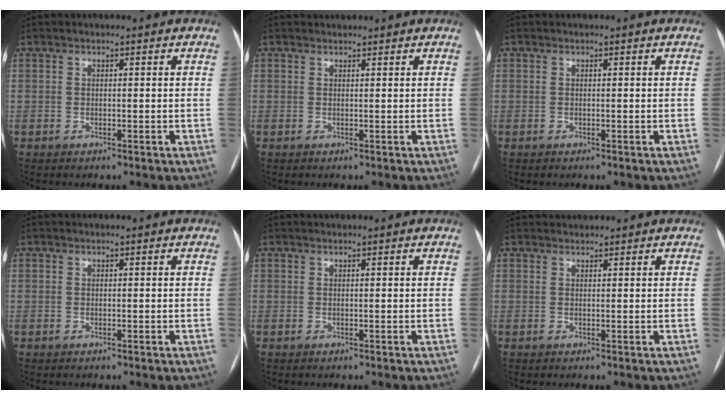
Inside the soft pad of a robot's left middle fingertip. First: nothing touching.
{"total": 1.5, "force": [1.4, 0.3, 0.1], "torque": [-0.007, 0.020, 0.026]}
{"total": 0.0}
{"total": 0.0}
{"total": 0.7, "force": [0.7, 0.0, 0.1], "torque": [-0.002, 0.015, 0.015]}
{"total": 1.8, "force": [1.8, 0.2, 0.0], "torque": [-0.005, 0.022, 0.033]}